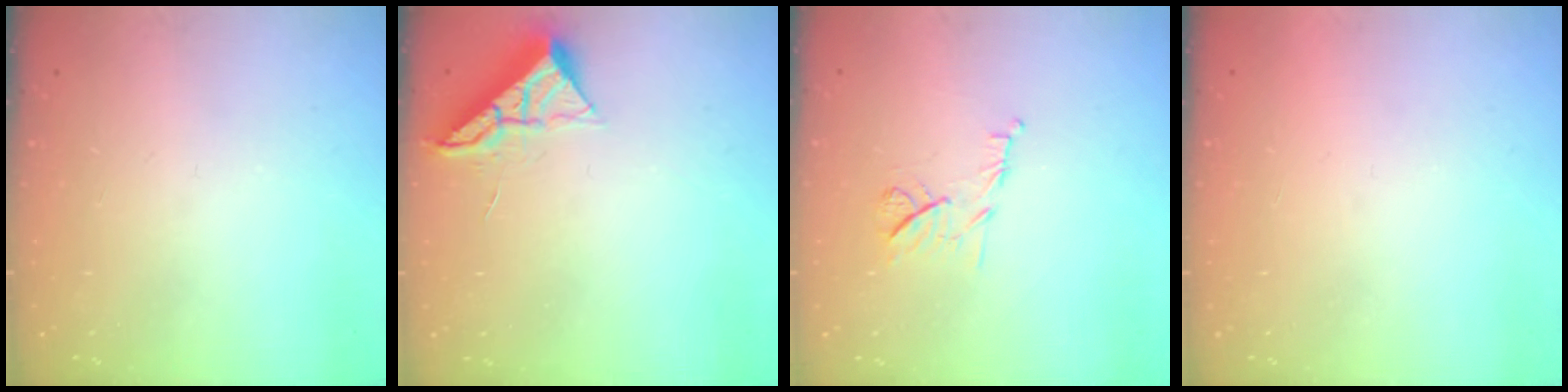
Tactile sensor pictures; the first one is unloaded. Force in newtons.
{"total": 6.5, "press": 6.5, "slide": 0.1}
{"total": 7.1, "press": 7.0, "slide": 1.0}
{"total": 1.5, "press": 1.5, "slide": 0.1}